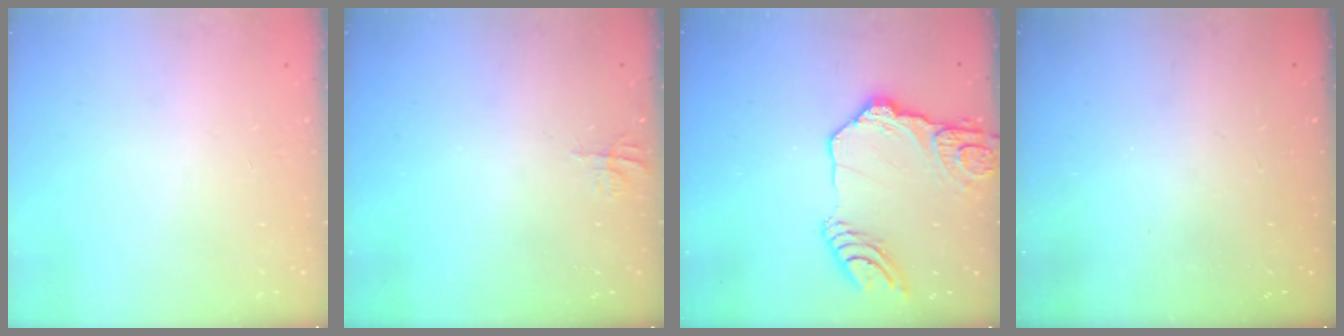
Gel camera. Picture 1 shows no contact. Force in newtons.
{"total": 3.9, "press": 3.9, "slide": 0.4}
{"total": 16.4, "press": 16.3, "slide": 1.7}
{"total": 0.0}